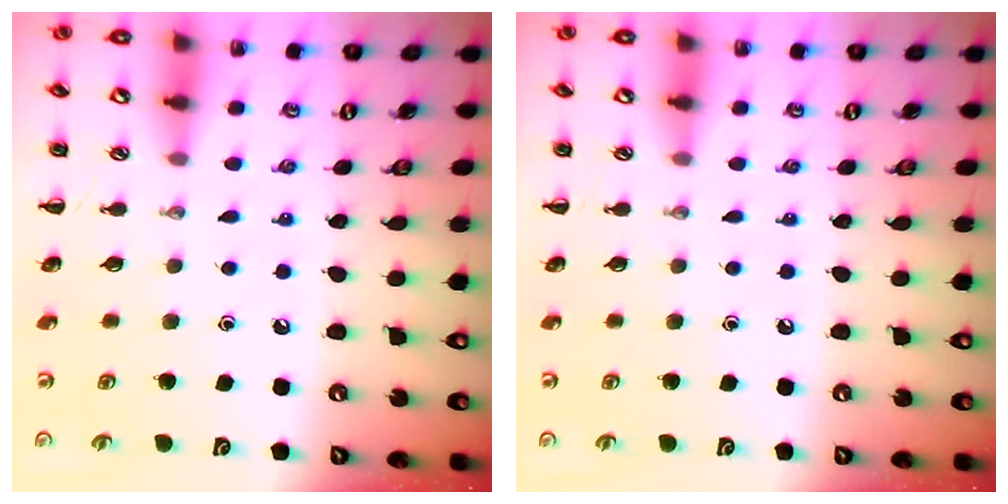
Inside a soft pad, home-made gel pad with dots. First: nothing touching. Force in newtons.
{"total": 0.0}